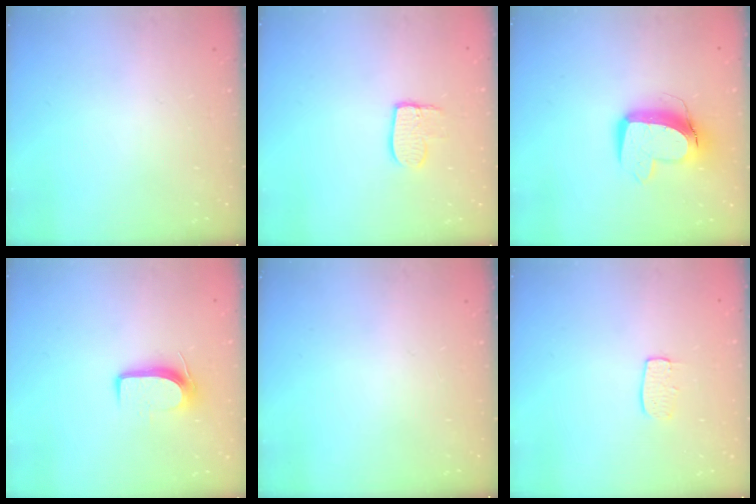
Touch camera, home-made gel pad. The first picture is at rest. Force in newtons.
{"total": 7.7, "press": 7.7, "slide": 0.5}
{"total": 12.5, "press": 12.4, "slide": 1.5}
{"total": 8.0, "press": 8.0, "slide": 0.9}
{"total": 0.0}
{"total": 5.6, "press": 5.6, "slide": 0.4}